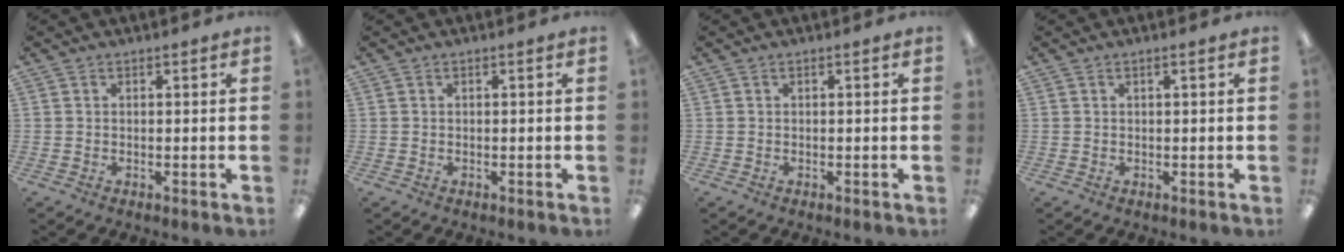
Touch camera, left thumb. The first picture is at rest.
{"total": 0.0}
{"total": 0.0}
{"total": 0.7, "force": [0.4, 0.1, 0.6], "torque": [-0.012, 0.000, 0.007]}